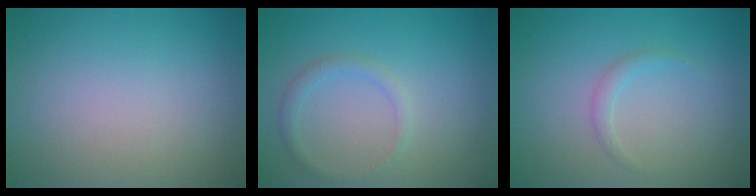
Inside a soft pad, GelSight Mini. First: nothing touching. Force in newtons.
{"total": 1.4, "press": 1.4, "slide": 0.0}
{"total": 1.0, "press": 1.0, "slide": 0.1}